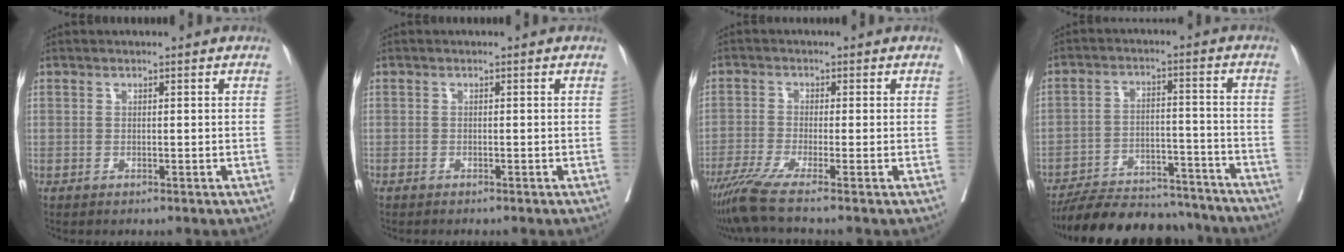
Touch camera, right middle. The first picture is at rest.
{"total": 0.6, "force": [-0.5, 0.1, 0.2], "torque": [-0.007, -0.001, -0.011]}
{"total": 6.8, "force": [-5.2, -1.3, 4.2], "torque": [-0.072, -0.025, -0.095]}
{"total": 18.1, "force": [-16.6, 5.0, 5.1], "torque": [-0.091, 0.008, -0.240]}